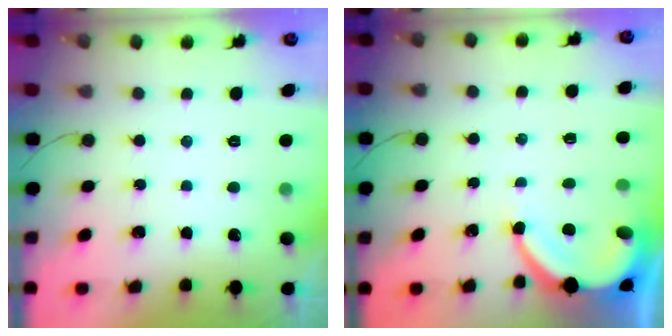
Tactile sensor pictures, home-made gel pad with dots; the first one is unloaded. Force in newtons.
{"total": 6.4, "press": 6.4, "slide": 0.6}